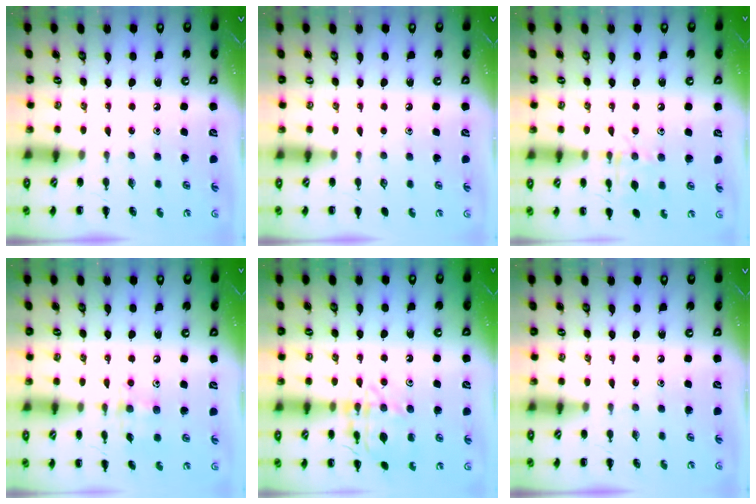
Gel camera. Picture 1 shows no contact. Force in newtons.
{"total": 0.0}
{"total": 8.8, "press": 8.8, "slide": 0.6}
{"total": 8.7, "press": 8.7, "slide": 0.7}
{"total": 13.8, "press": 13.8, "slide": 1.0}
{"total": 0.0}